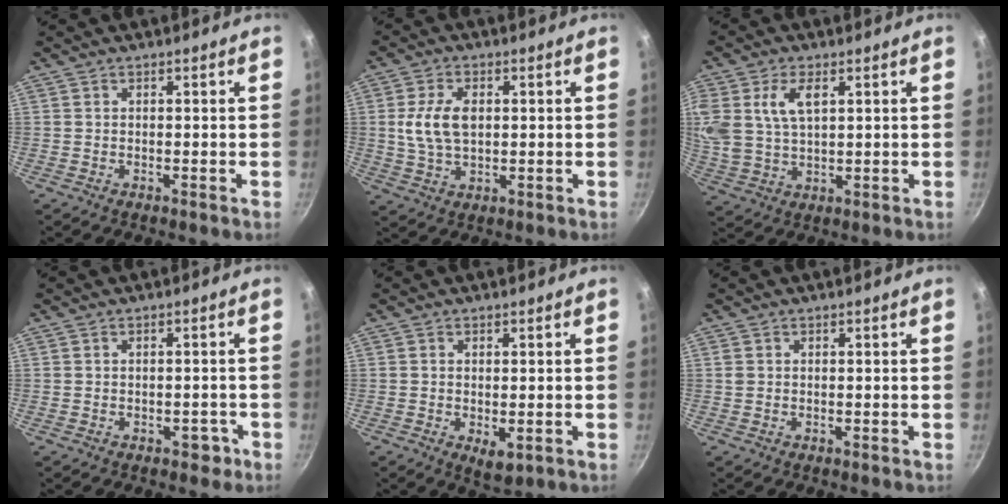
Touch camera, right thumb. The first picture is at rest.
{"total": 8.3, "force": [1.0, 5.0, 6.5], "torque": [-0.127, 0.000, 0.025]}
{"total": 11.2, "force": [3.6, 6.4, 8.5], "torque": [-0.187, -0.001, 0.079]}
{"total": 2.2, "force": [-1.3, 1.5, 1.0], "torque": [0.002, 0.010, -0.014]}
{"total": 3.4, "force": [-0.9, 1.6, 2.8], "torque": [-0.040, -0.009, -0.006]}
{"total": 0.8, "force": [0.1, 0.7, 0.4], "torque": [-0.005, 0.001, 0.004]}